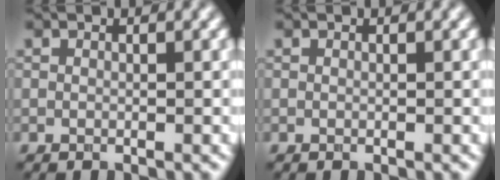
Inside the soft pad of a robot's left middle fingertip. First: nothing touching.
{"total": 0.0}